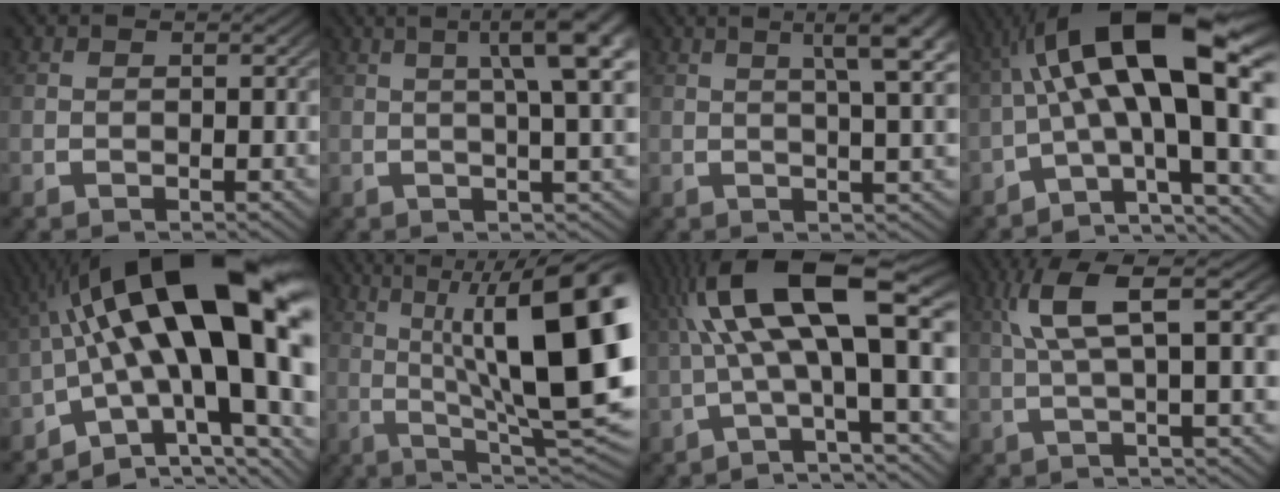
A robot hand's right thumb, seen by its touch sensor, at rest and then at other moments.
{"total": 9.1, "force": [3.7, 3.4, 7.6], "torque": [-0.080, 0.024, 0.039]}
{"total": 7.0, "force": [3.0, 2.4, 5.9], "torque": [-0.070, 0.013, 0.041]}
{"total": 13.2, "force": [0.1, 6.5, 11.5], "torque": [-0.203, -0.015, 0.004]}
{"total": 17.8, "force": [-0.2, 9.7, 14.9], "torque": [-0.257, -0.035, 0.011]}
{"total": 15.3, "force": [1.0, 6.7, 13.8], "torque": [-0.182, -0.027, 0.032]}
{"total": 9.6, "force": [1.1, 4.0, 8.7], "torque": [-0.156, 0.009, 0.014]}
{"total": 6.6, "force": [2.1, 1.9, 6.0], "torque": [-0.122, 0.014, 0.030]}